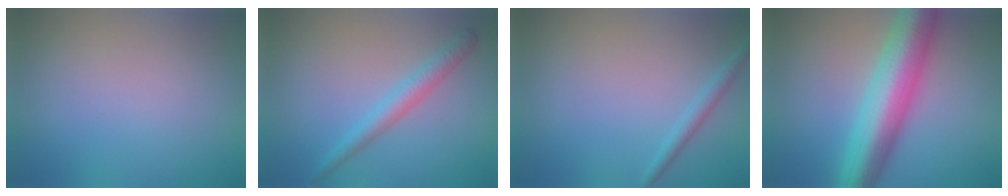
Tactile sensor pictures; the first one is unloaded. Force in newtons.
{"total": 2.5, "press": 2.5, "slide": 0.0}
{"total": 1.5, "press": 1.5, "slide": 0.1}
{"total": 9.5, "press": 9.5, "slide": 0.2}